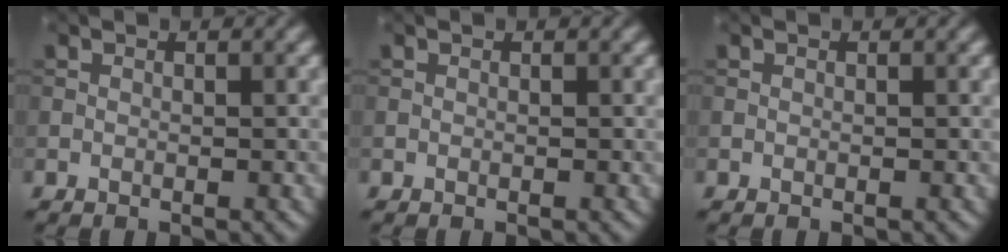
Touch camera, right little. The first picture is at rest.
{"total": 0.0}
{"total": 0.0}